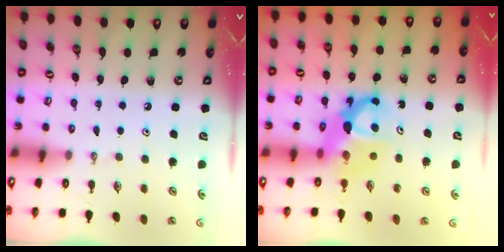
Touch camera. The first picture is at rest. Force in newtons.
{"total": 8.8, "press": 8.7, "slide": 0.6}